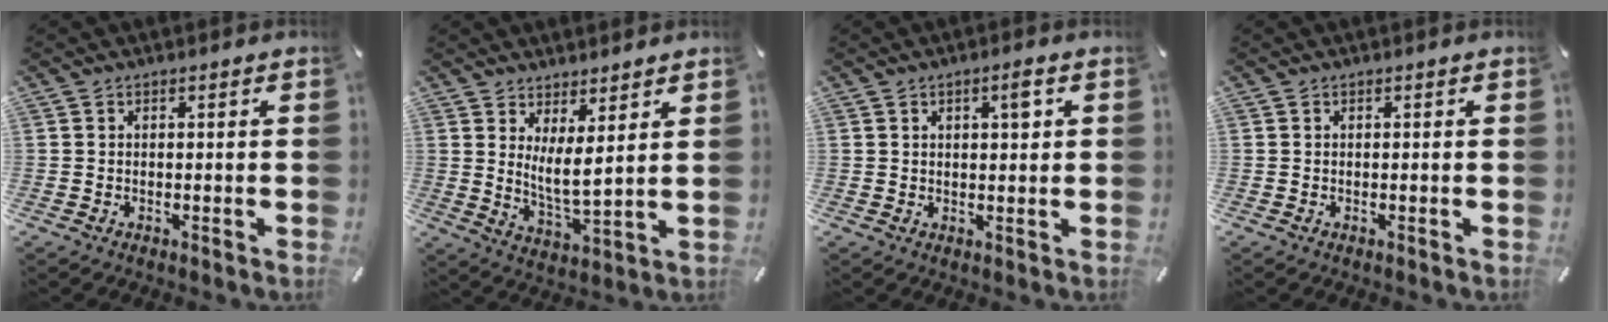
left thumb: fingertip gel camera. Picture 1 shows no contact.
{"total": 6.1, "force": [3.4, 1.7, 4.8], "torque": [-0.086, -0.025, 0.062]}
{"total": 3.7, "force": [1.4, 1.3, 3.2], "torque": [-0.056, 0.002, 0.020]}
{"total": 0.0}